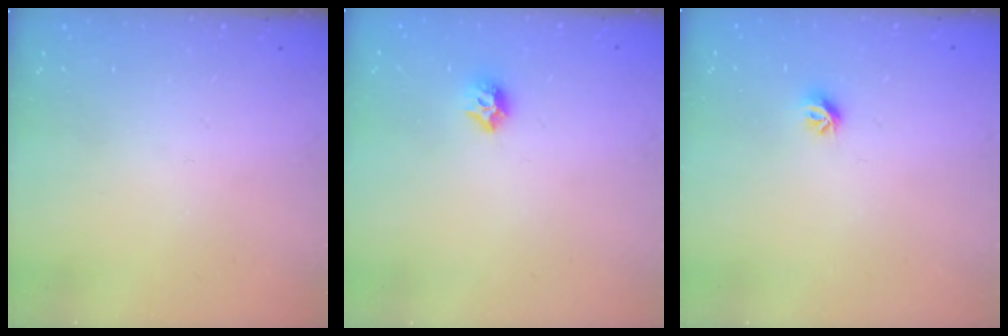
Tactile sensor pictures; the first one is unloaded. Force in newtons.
{"total": 7.5, "press": 7.4, "slide": 0.8}
{"total": 6.0, "press": 6.0, "slide": 0.7}